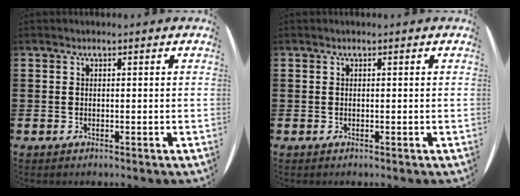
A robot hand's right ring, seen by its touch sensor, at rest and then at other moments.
{"total": 0.0}